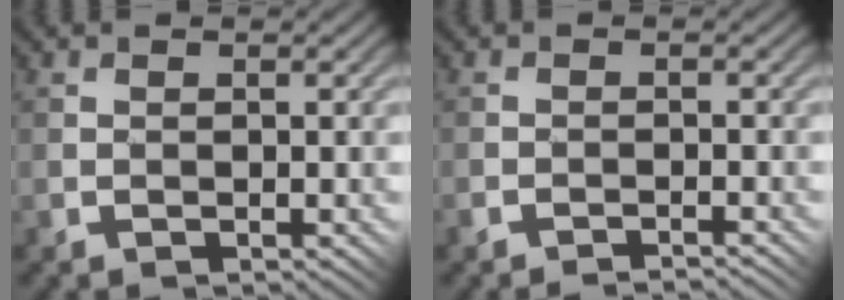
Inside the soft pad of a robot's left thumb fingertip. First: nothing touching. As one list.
[{"total": 1.5, "force": [-1.3, -0.6, -0.4], "torque": [0.009, 0.010, -0.033]}]